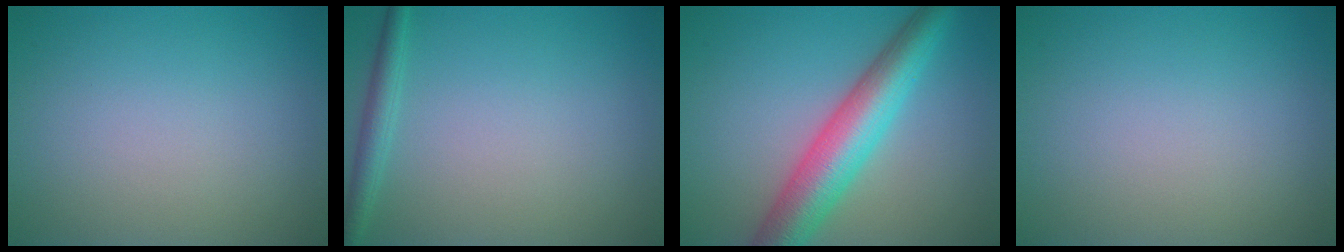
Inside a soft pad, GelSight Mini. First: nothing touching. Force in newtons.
{"total": 1.8, "press": 1.8, "slide": 0.1}
{"total": 7.2, "press": 7.2, "slide": 0.1}
{"total": 0.0}